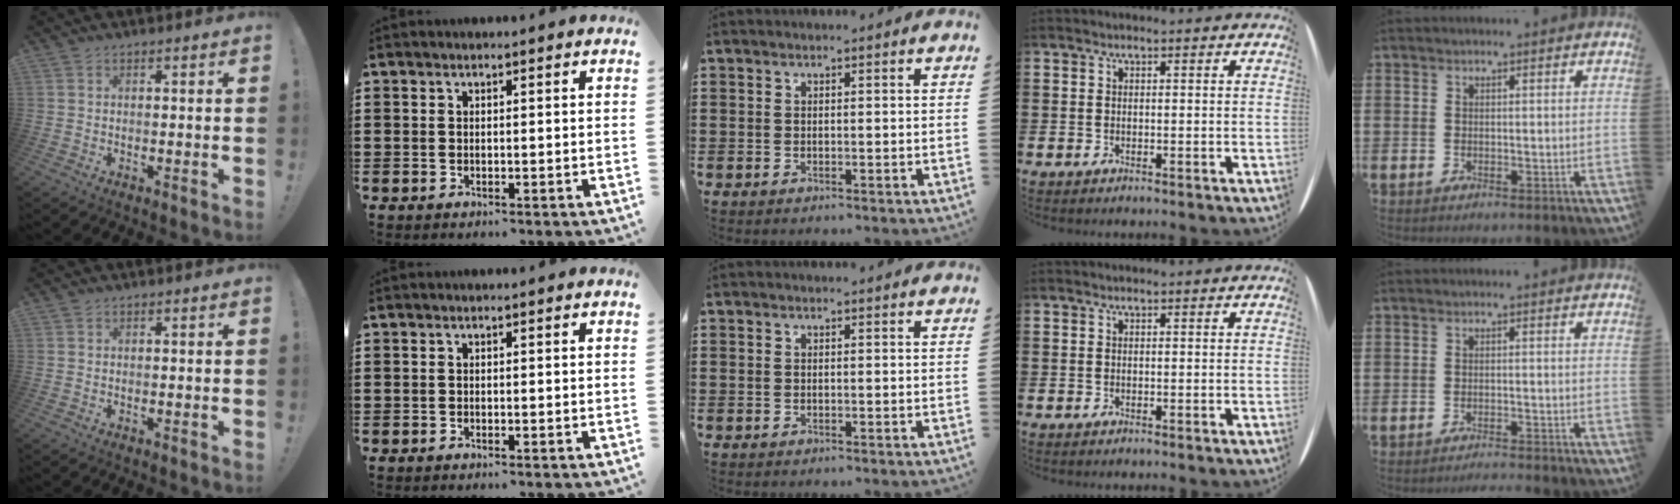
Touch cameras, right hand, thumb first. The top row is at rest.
{"little": {"total": 1.2, "force": [-1.1, -0.2, 0.0], "torque": [0.000, 0.002, -0.023]}}